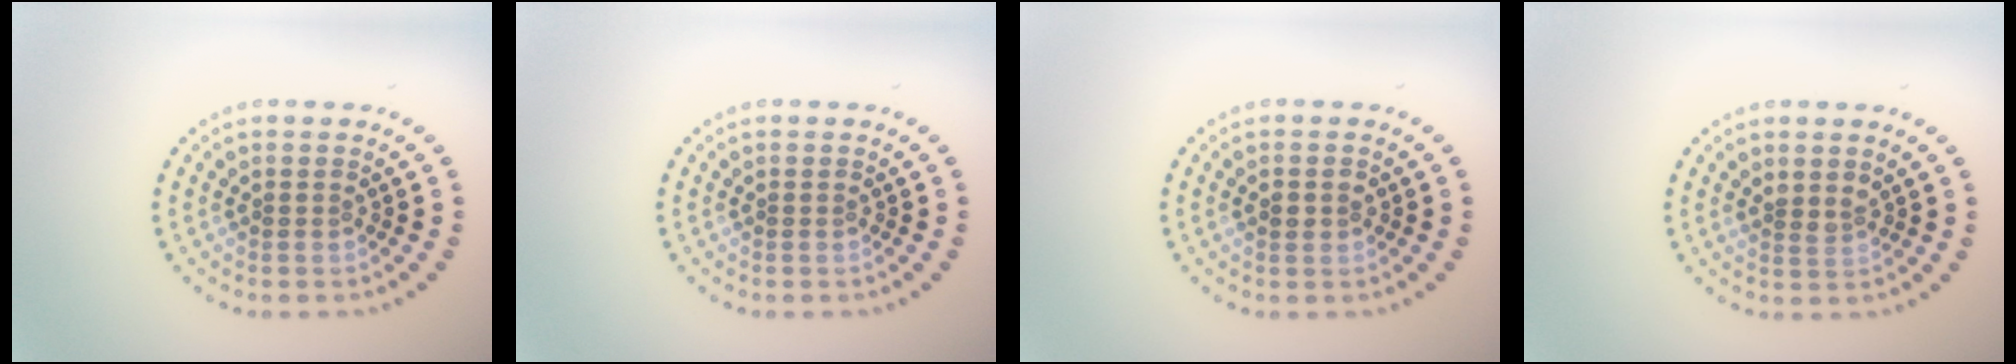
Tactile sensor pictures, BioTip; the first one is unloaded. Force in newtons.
{"total": 0.0}
{"total": 1.6, "press": 1.6, "slide": 0.2}
{"total": 1.4, "press": 1.0, "slide": 0.9}